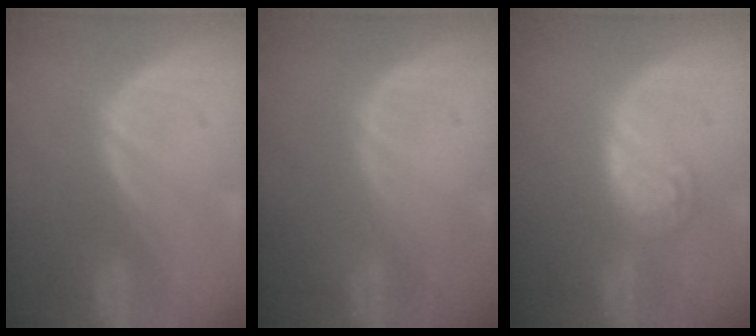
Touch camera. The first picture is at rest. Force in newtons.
{"total": 0.0}
{"total": 5.5, "press": 4.8, "slide": 2.6}